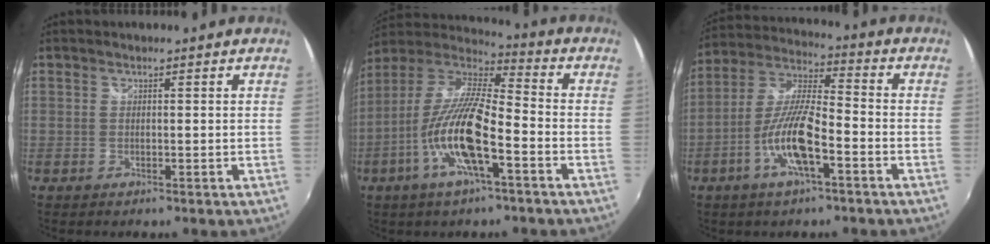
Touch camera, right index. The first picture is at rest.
{"total": 16.6, "force": [-6.6, 3.6, 14.8], "torque": [-0.289, -0.014, -0.131]}
{"total": 12.1, "force": [-5.3, 2.6, 10.5], "torque": [-0.221, -0.001, -0.102]}